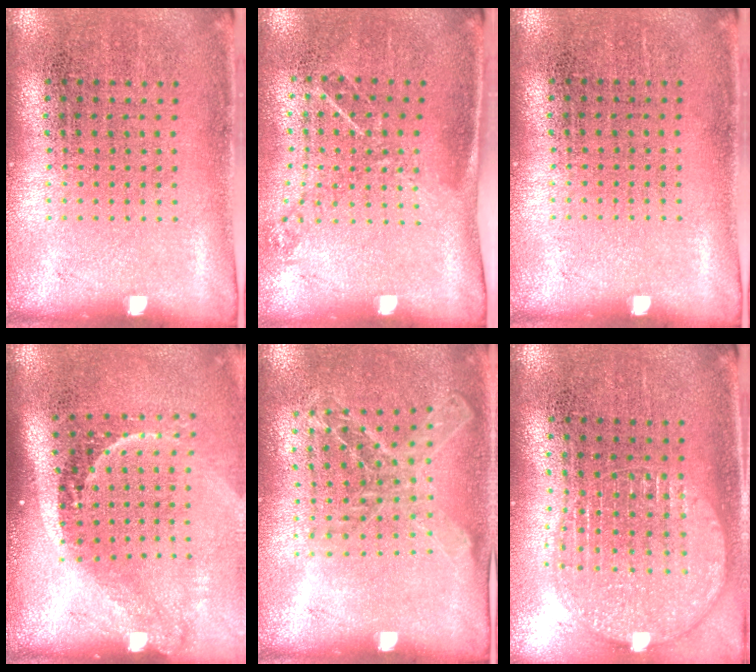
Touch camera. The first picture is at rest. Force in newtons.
{"total": 1.1, "press": 0.9, "slide": 0.6}
{"total": 0.0}
{"total": 2.2, "press": 1.5, "slide": 1.7}
{"total": 1.1, "press": 1.1, "slide": 0.0}
{"total": 1.6, "press": 1.4, "slide": 0.8}